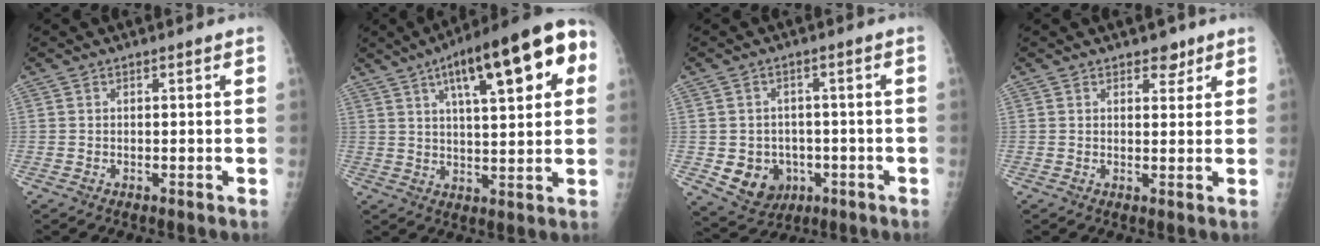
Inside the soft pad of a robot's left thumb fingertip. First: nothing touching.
{"total": 20.3, "force": [7.9, 6.4, 17.5], "torque": [-0.230, 0.008, 0.108]}
{"total": 8.4, "force": [-2.0, 7.4, 3.5], "torque": [-0.031, 0.008, -0.015]}
{"total": 3.1, "force": [2.1, 1.8, 1.3], "torque": [0.001, -0.012, 0.030]}